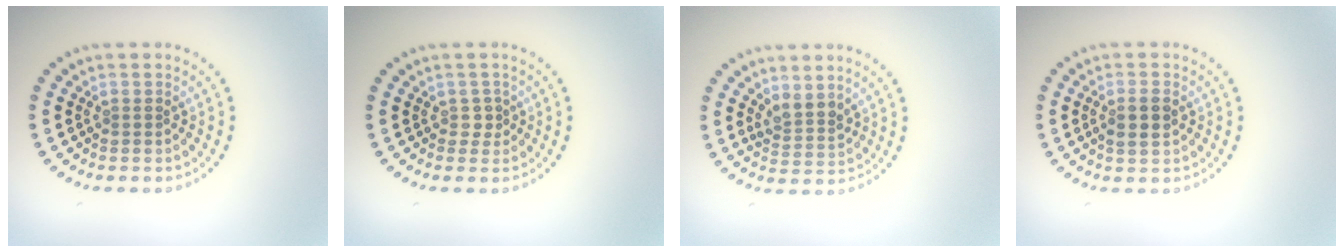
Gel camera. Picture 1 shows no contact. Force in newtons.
{"total": 0.9, "press": 0.8, "slide": 0.4}
{"total": 2.2, "press": 1.9, "slide": 1.2}
{"total": 2.2, "press": 2.2, "slide": 0.4}